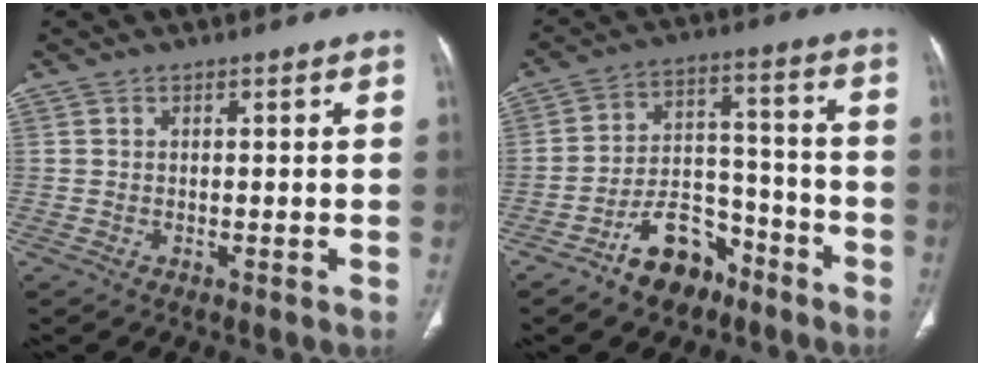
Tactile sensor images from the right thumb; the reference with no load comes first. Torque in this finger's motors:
{"motor_torque": [2.08, 0.44, 0.98, -1.21, 0.21]}